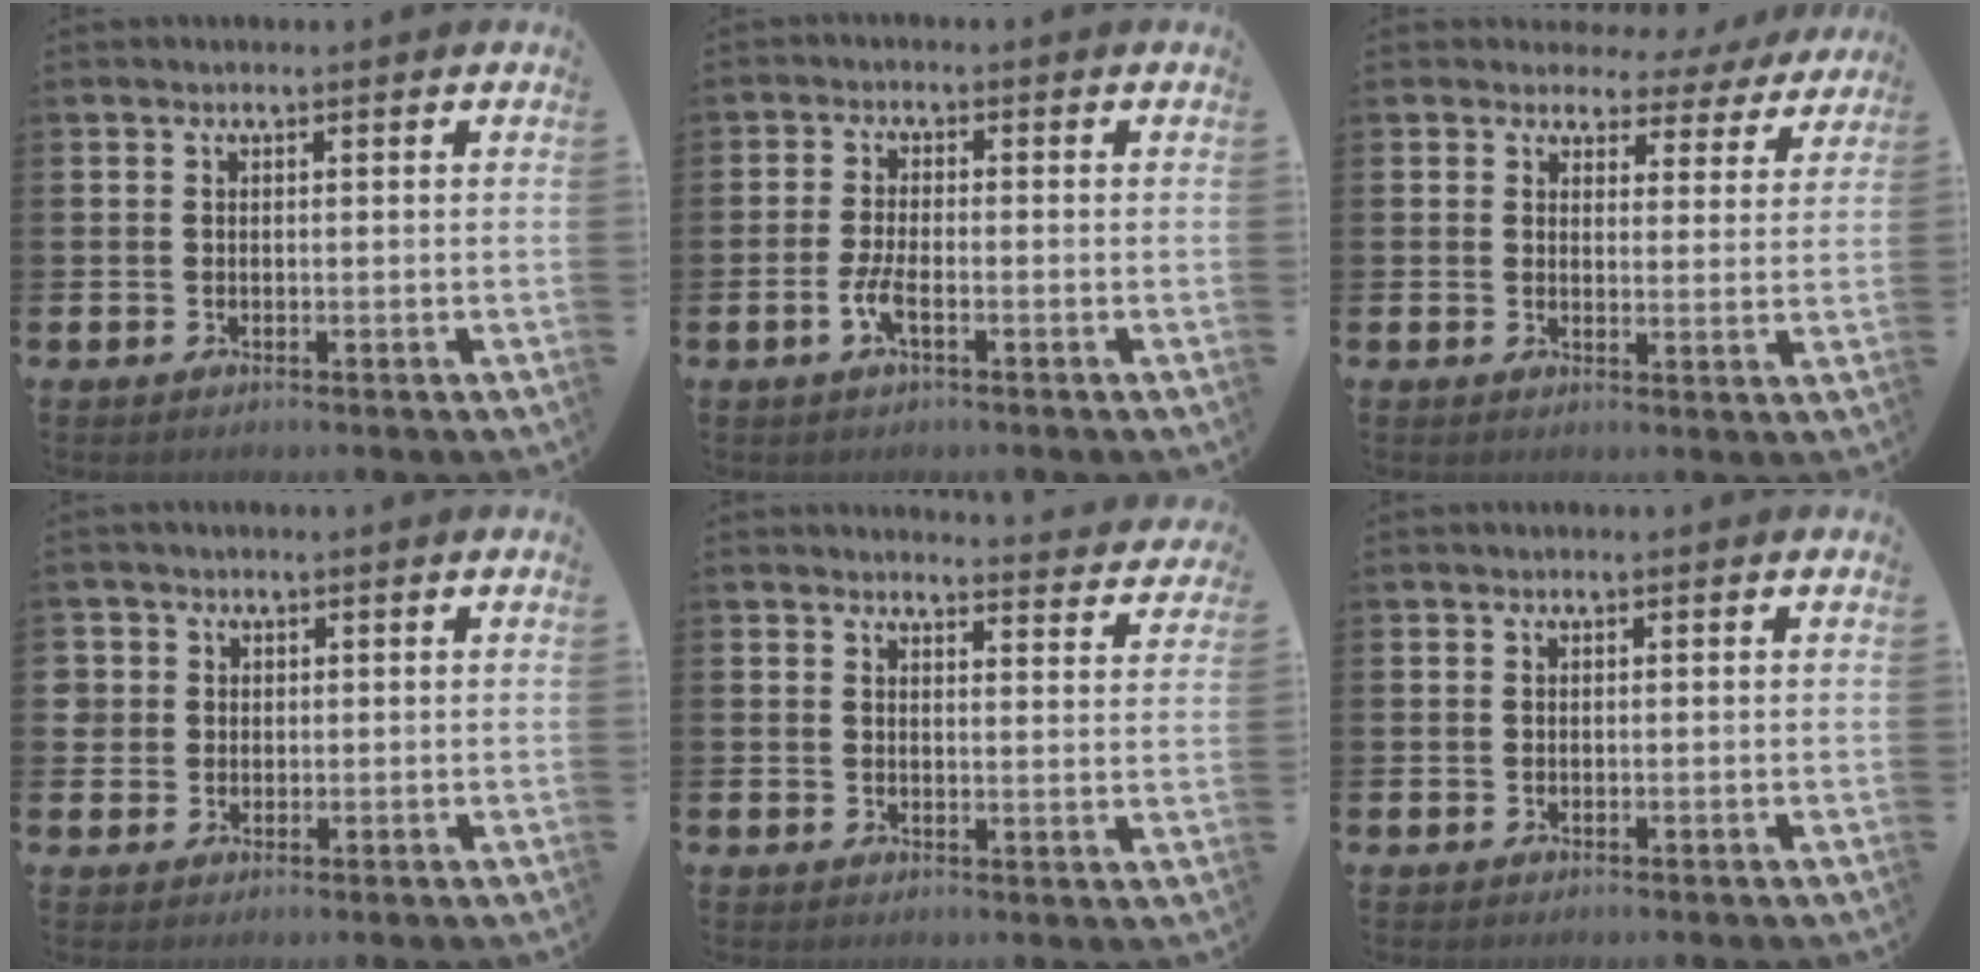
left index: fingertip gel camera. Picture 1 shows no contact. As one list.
[{"total": 3.0, "force": [-1.3, 0.8, 2.6], "torque": [-0.060, 0.004, -0.024]}, {"total": 3.4, "force": [2.7, 2.0, 0.3], "torque": [-0.008, -0.022, 0.040]}, {"total": 2.2, "force": [1.1, 2.0, -0.1], "torque": [0.006, 0.008, 0.015]}, {"total": 3.6, "force": [3.6, 0.2, 0.1], "torque": [0.007, -0.031, 0.060]}, {"total": 0.0}]